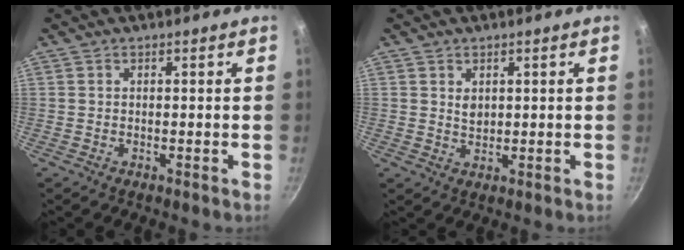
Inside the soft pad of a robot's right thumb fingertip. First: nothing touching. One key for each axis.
{"total": 2.1, "fx": 0.8, "fy": 1.5, "fz": 1.3, "tx": -0.018, "ty": -0.006, "tz": 0.016}